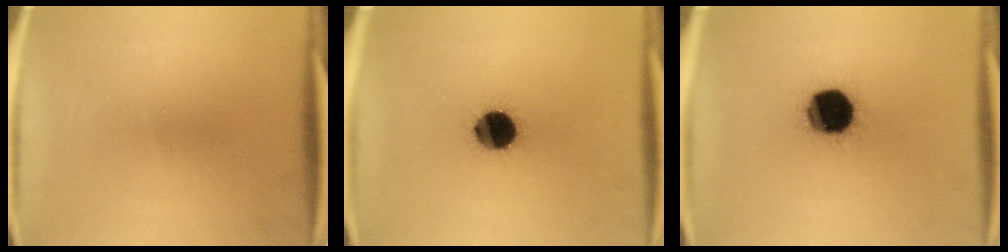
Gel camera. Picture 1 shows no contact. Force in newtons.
{"total": 11.7}
{"total": 18.1}